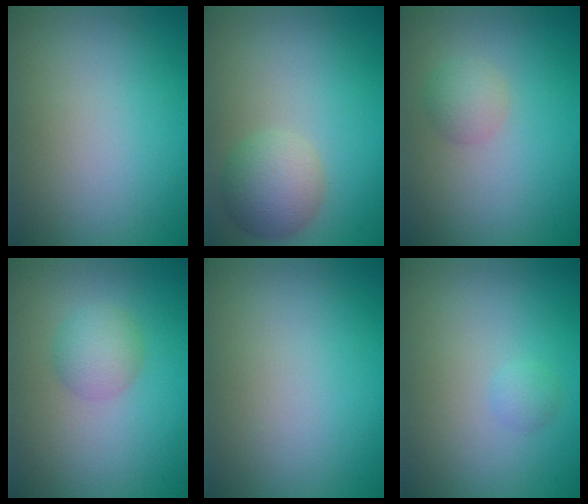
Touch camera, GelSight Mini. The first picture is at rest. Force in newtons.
{"total": 3.7, "press": 3.7, "slide": 0.1}
{"total": 1.8, "press": 1.8, "slide": 0.0}
{"total": 2.5, "press": 2.4, "slide": 0.2}
{"total": 0.0}
{"total": 0.9, "press": 0.9, "slide": 0.0}